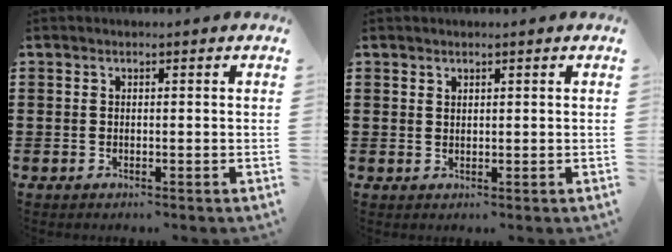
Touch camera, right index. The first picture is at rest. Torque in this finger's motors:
{"motor_torque": [-0.16, 0.73, 0.02, 0.00]}